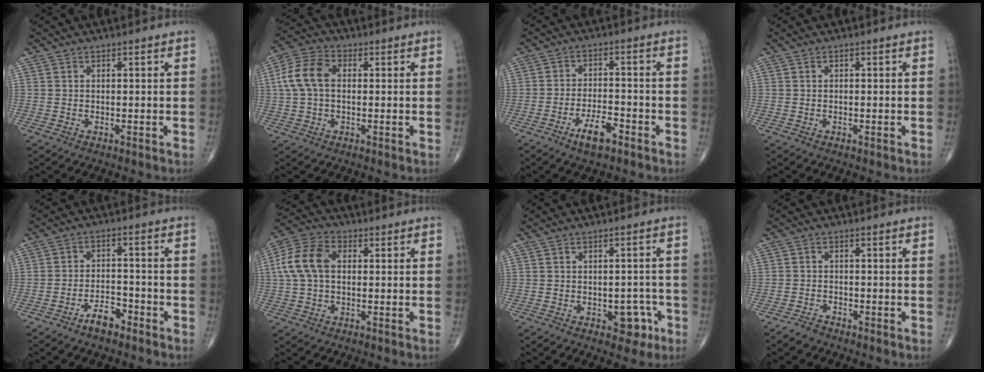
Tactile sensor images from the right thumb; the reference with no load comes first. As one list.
[{"total": 8.5, "force": [0.9, 5.3, 6.6], "torque": [-0.145, 0.025, 0.013]}, {"total": 5.9, "force": [-3.7, 2.0, 4.2], "torque": [-0.075, 0.019, -0.062]}, {"total": 0.0}, {"total": 4.6, "force": [-3.4, 1.8, 2.5], "torque": [-0.038, 0.027, -0.060]}, {"total": 9.8, "force": [1.1, 6.3, 7.4], "torque": [-0.162, 0.027, 0.017]}, {"total": 4.9, "force": [-2.1, 3.0, 3.2], "torque": [-0.014, 0.016, -0.023]}, {"total": 1.8, "force": [-1.7, 0.7, 0.4], "torque": [-0.011, 0.002, -0.032]}]